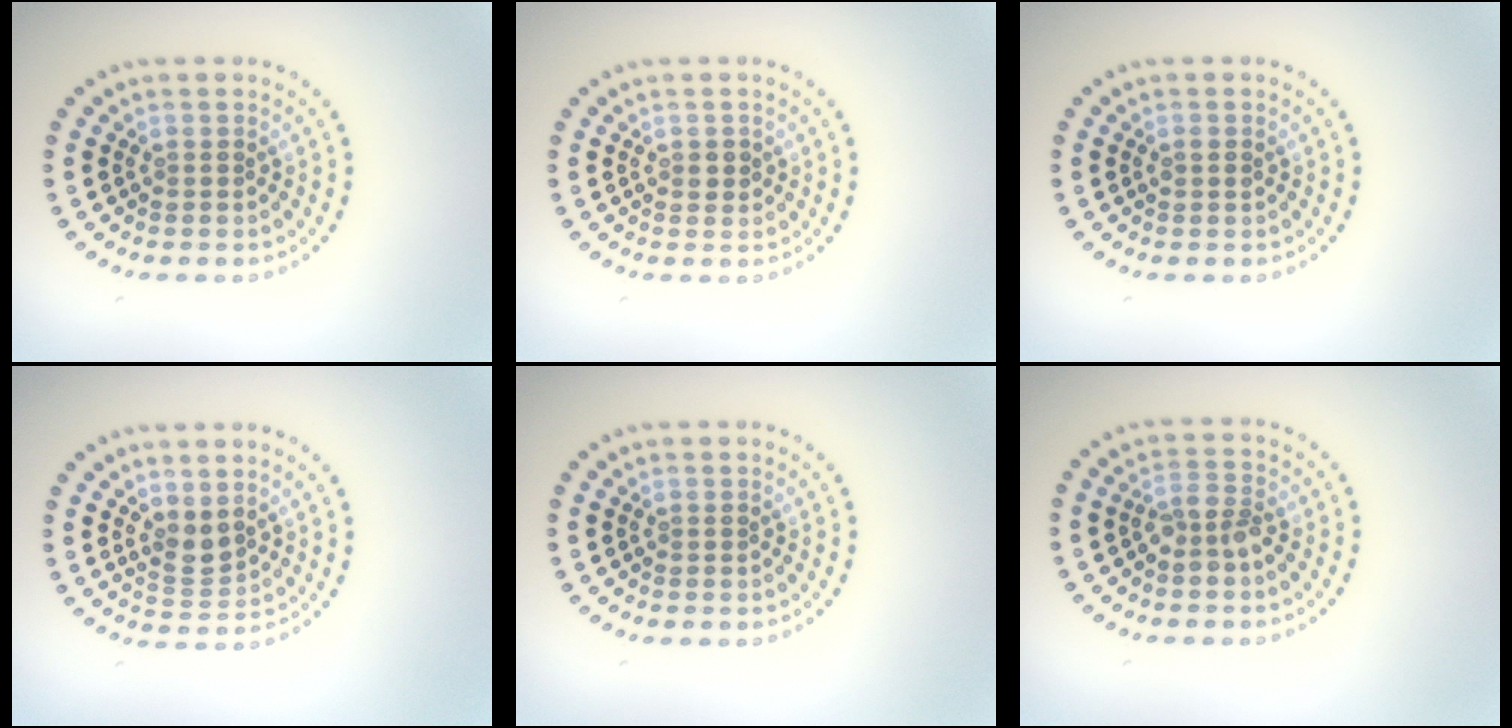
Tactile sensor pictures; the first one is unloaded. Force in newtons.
{"total": 1.0, "press": 0.9, "slide": 0.1}
{"total": 0.9, "press": 0.9, "slide": 0.1}
{"total": 2.0, "press": 1.6, "slide": 1.2}
{"total": 0.0}
{"total": 2.3, "press": 2.0, "slide": 1.0}